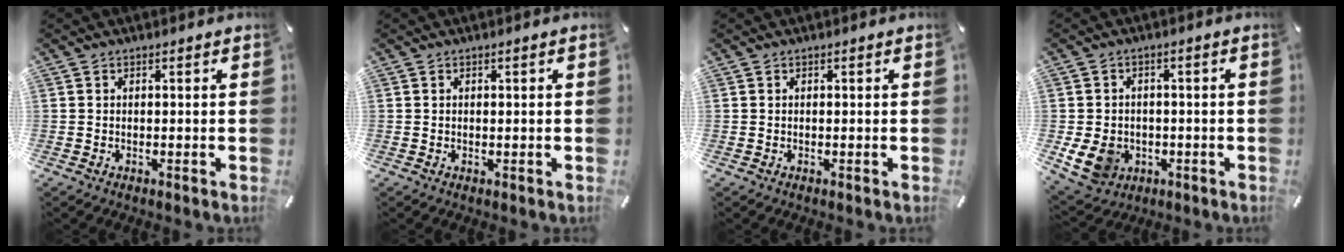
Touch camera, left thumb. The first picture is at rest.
{"total": 0.8, "force": [0.2, 0.1, 0.7], "torque": [-0.013, -0.001, 0.003]}
{"total": 0.0}
{"total": 8.1, "force": [-2.2, 6.9, 3.7], "torque": [-0.096, 0.010, -0.042]}